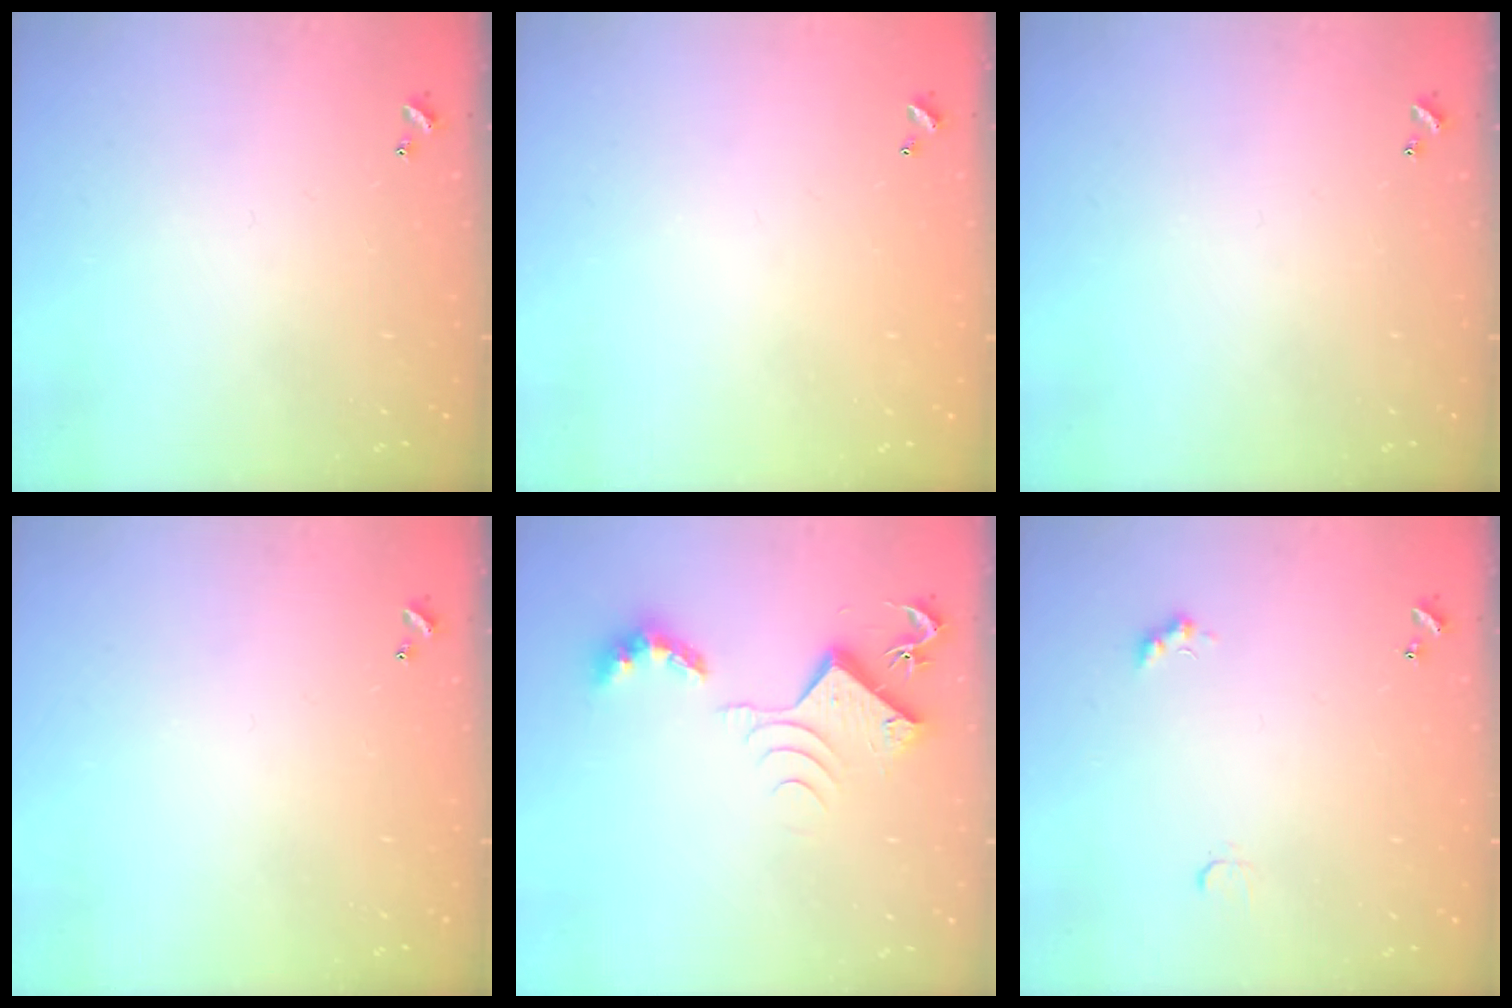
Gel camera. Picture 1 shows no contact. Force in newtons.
{"total": 2.8, "press": 2.8, "slide": 0.1}
{"total": 0.0}
{"total": 0.0}
{"total": 10.4, "press": 10.3, "slide": 0.5}
{"total": 2.4, "press": 2.3, "slide": 0.5}